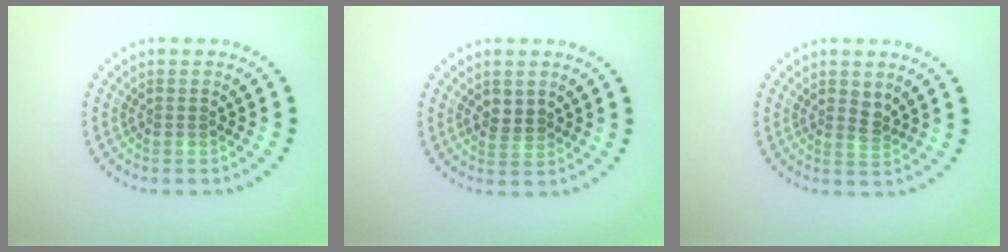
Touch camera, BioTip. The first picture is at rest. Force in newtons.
{"total": 1.9, "press": 1.8, "slide": 0.6}
{"total": 1.4, "press": 1.2, "slide": 0.7}